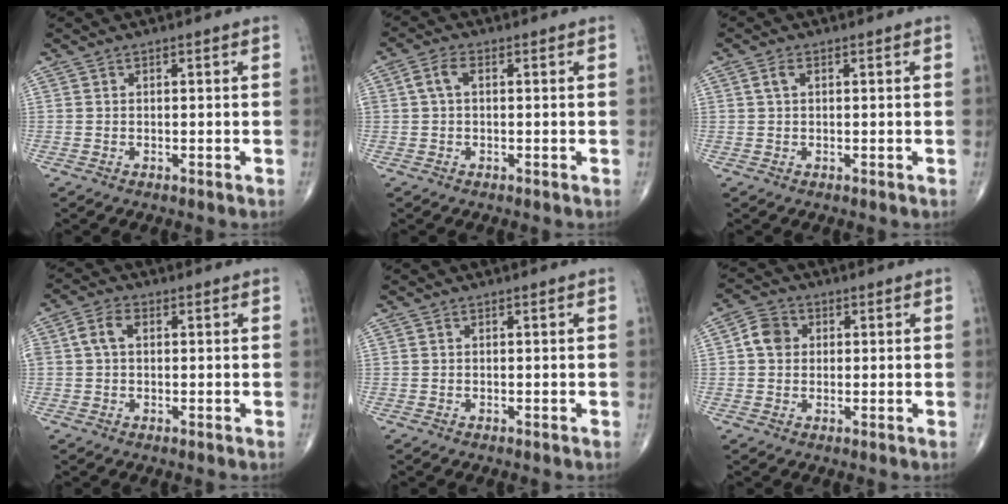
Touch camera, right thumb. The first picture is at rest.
{"total": 3.3, "force": [0.5, 1.8, 2.7], "torque": [-0.062, 0.014, 0.009]}
{"total": 1.7, "force": [0.5, 0.9, 1.3], "torque": [-0.032, 0.010, 0.012]}
{"total": 4.2, "force": [0.7, 2.7, 3.1], "torque": [-0.070, 0.017, 0.011]}
{"total": 0.0}
{"total": 4.9, "force": [0.6, 4.1, 2.5], "torque": [-0.035, 0.009, 0.004]}